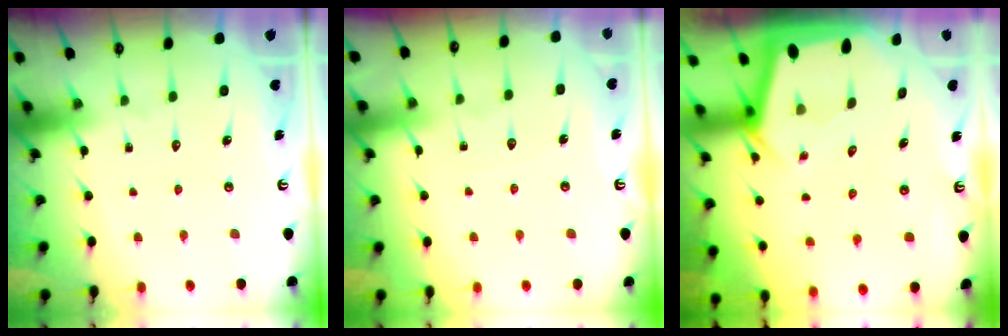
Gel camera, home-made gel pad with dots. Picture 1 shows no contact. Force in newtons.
{"total": 2.7, "press": 2.7, "slide": 0.4}
{"total": 3.1, "press": 3.1, "slide": 0.1}